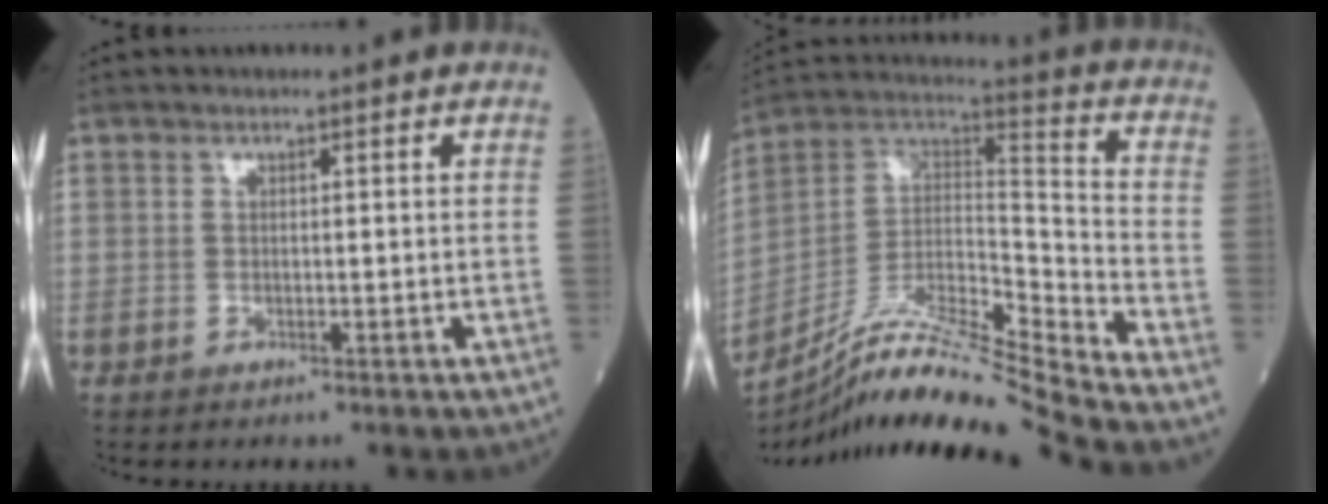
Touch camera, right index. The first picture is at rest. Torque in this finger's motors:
{"motor_torque": [-0.47, -0.96, 0.30, 0.11]}